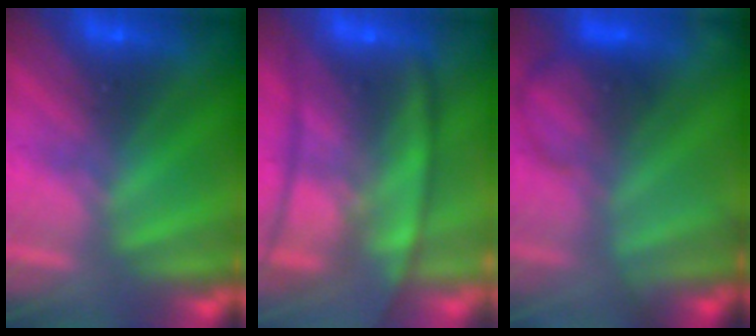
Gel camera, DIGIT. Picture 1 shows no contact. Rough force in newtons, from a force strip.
{"total": 7.0}
{"total": 6.6}